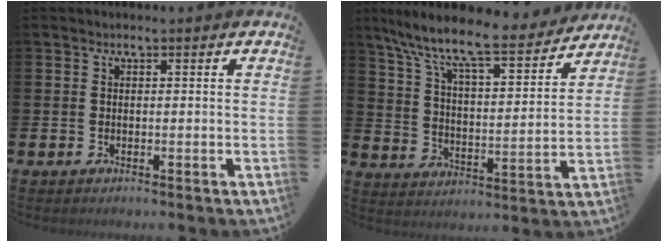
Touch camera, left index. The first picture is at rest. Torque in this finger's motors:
{"motor_torque": [1.08, -1.06, 1.05, 0.21]}